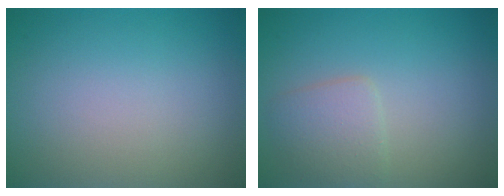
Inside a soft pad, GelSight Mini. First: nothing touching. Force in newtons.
{"total": 2.5, "press": 2.5, "slide": 0.1}